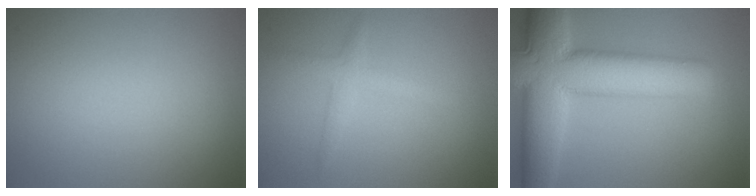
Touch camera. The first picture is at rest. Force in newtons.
{"total": 1.8, "press": 1.8, "slide": 0.1}
{"total": 11.9, "press": 11.9, "slide": 0.3}